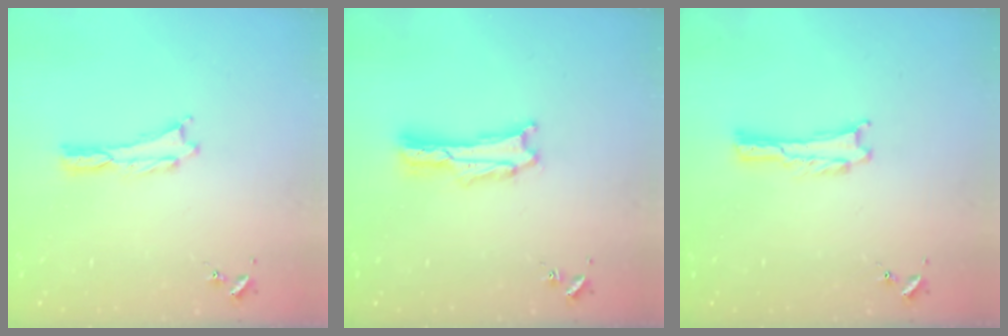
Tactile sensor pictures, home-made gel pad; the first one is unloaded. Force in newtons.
{"total": 1.4, "press": 1.3, "slide": 0.2}
{"total": 0.0}